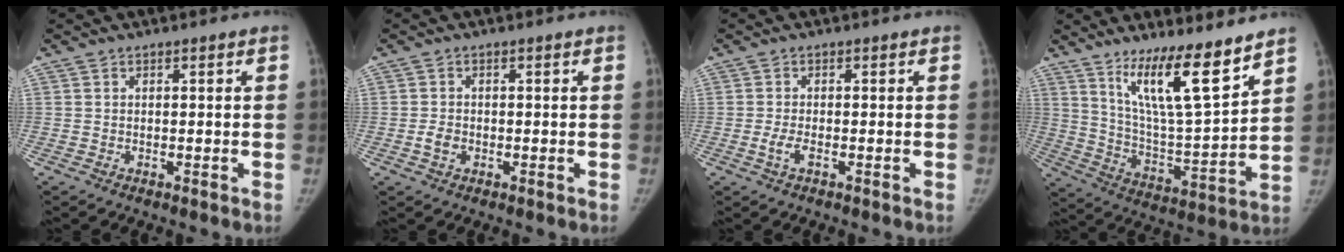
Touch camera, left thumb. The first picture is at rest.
{"total": 2.1, "force": [-0.6, 1.6, 1.3], "torque": [-0.022, 0.003, -0.010]}
{"total": 2.3, "force": [-0.7, 0.8, 2.0], "torque": [-0.048, 0.001, -0.014]}
{"total": 15.8, "force": [11.0, 2.5, 11.0], "torque": [-0.171, -0.084, 0.203]}